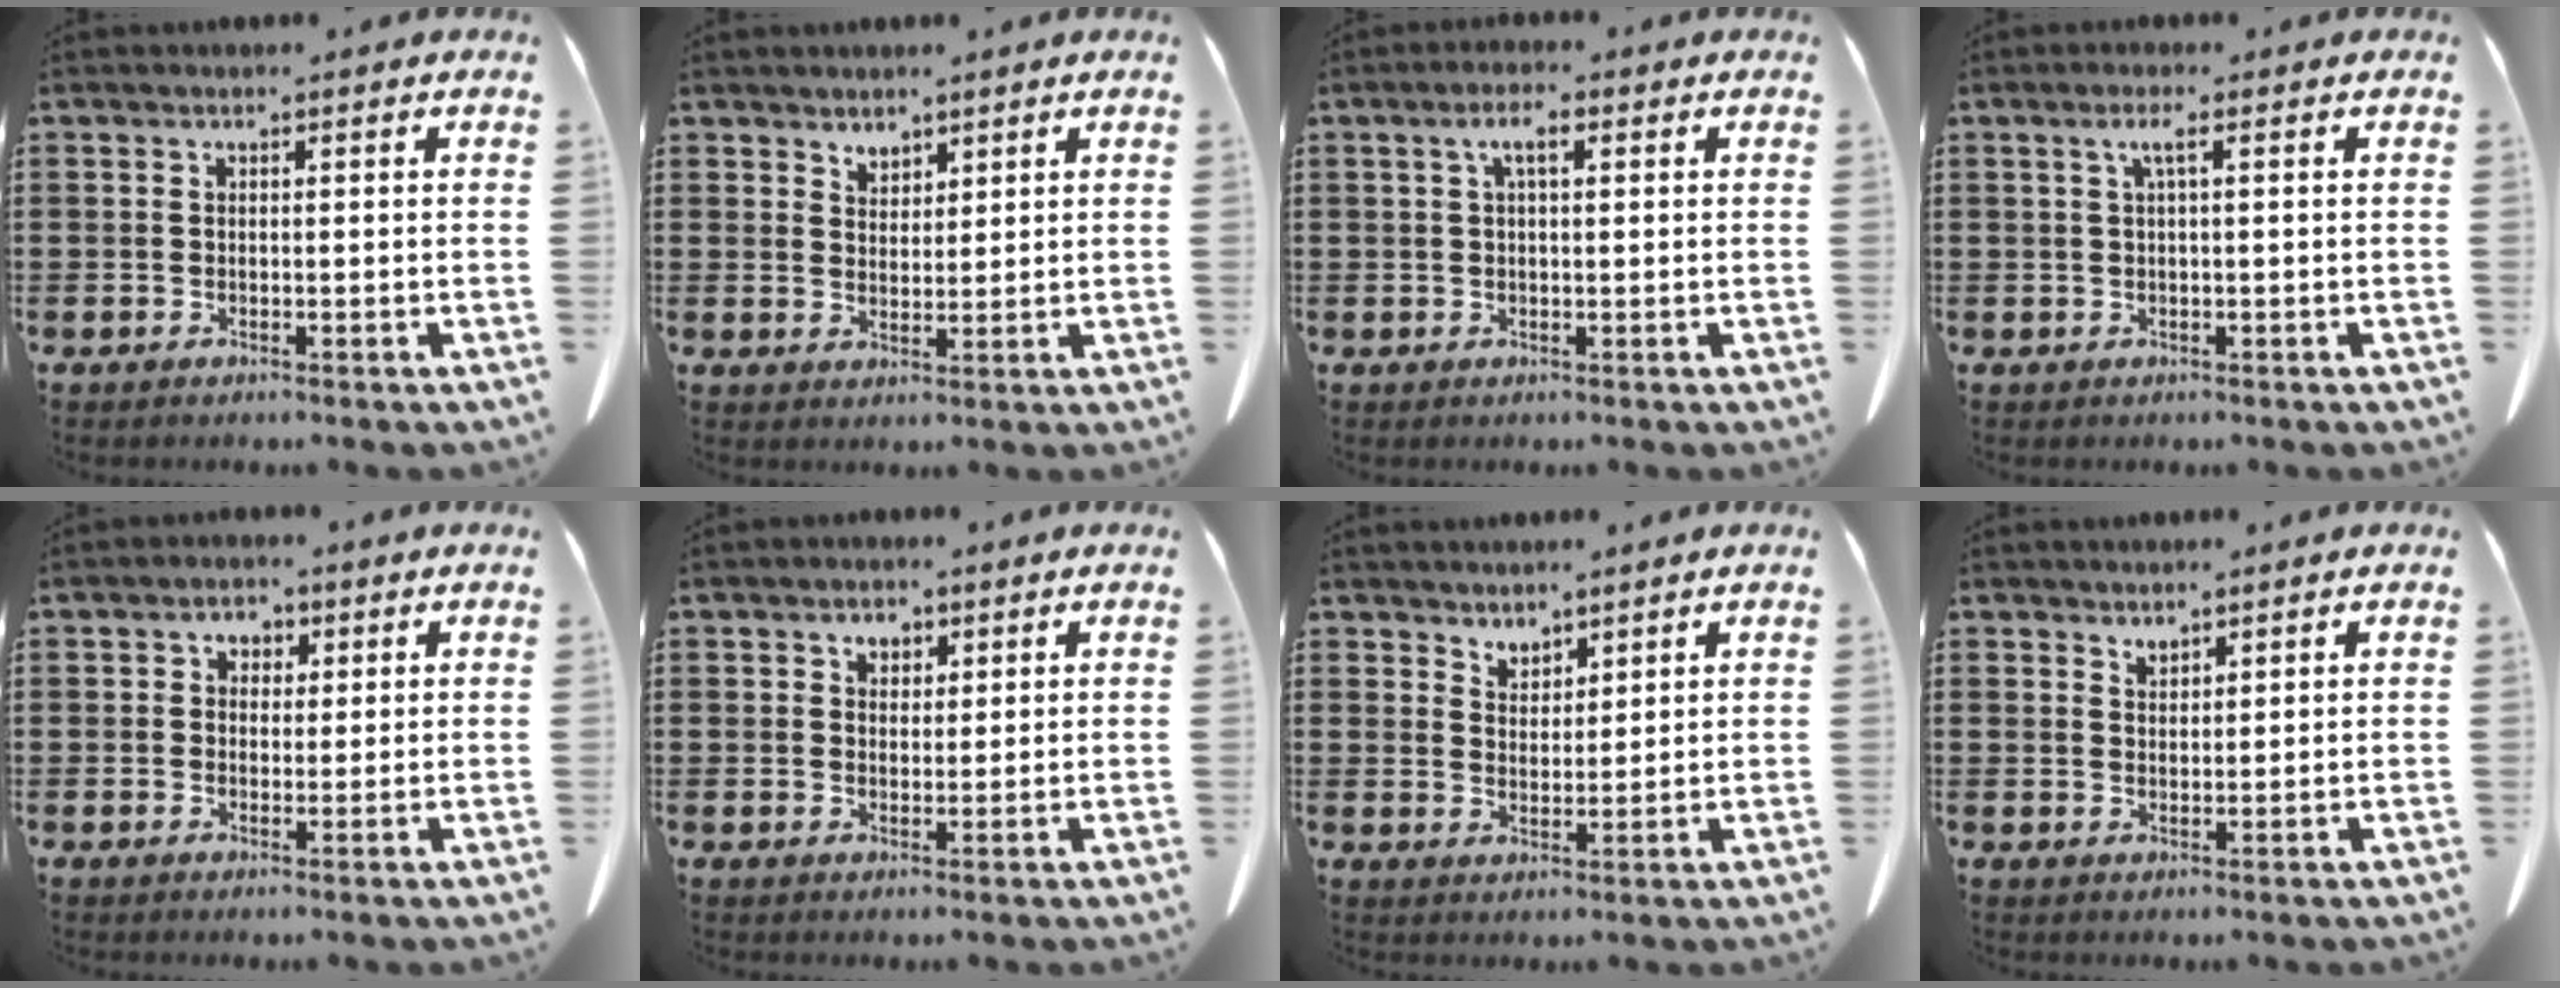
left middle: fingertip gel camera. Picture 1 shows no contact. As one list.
[{"total": 2.3, "force": [2.2, 0.9, 0.1], "torque": [-0.006, 0.000, 0.042]}, {"total": 3.0, "force": [0.8, 1.0, 2.8], "torque": [-0.057, 0.009, 0.012]}, {"total": 2.0, "force": [0.5, 0.1, 2.0], "torque": [-0.039, 0.002, 0.007]}, {"total": 2.0, "force": [0.5, 1.8, 0.6], "torque": [-0.020, 0.011, 0.006]}, {"total": 1.9, "force": [1.2, 1.4, 0.7], "torque": [-0.010, 0.004, 0.019]}, {"total": 2.9, "force": [2.8, 0.9, -0.2], "torque": [-0.006, -0.003, 0.054]}, {"total": 1.6, "force": [1.6, 0.3, 0.1], "torque": [-0.005, -0.001, 0.032]}]